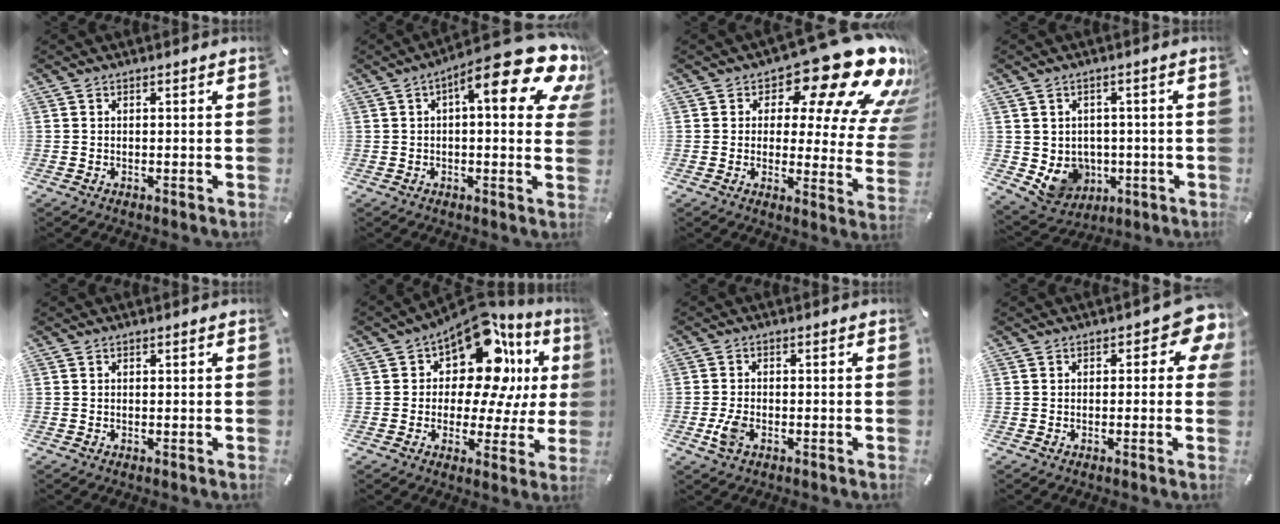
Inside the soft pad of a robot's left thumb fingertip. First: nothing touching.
{"total": 17.0, "force": [8.2, 5.2, 13.9], "torque": [-0.184, -0.067, 0.125]}
{"total": 21.7, "force": [13.4, 8.5, 14.9], "torque": [-0.191, -0.096, 0.211]}
{"total": 6.9, "force": [-0.3, 6.7, 1.5], "torque": [-0.038, -0.014, 0.000]}
{"total": 0.0}
{"total": 16.0, "force": [8.4, 8.8, 10.4], "torque": [-0.149, -0.071, 0.146]}
{"total": 4.2, "force": [-1.5, 2.5, 3.0], "torque": [-0.076, -0.001, -0.031]}
{"total": 6.5, "force": [1.9, 3.4, 5.2], "torque": [-0.060, -0.008, 0.028]}